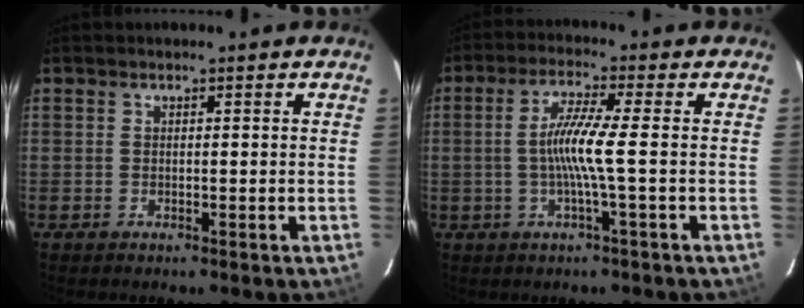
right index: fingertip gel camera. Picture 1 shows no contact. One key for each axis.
{"total": 6.5, "fx": -0.8, "fy": -0.8, "fz": 6.4, "tx": -0.136, "ty": 0.001, "tz": -0.017}